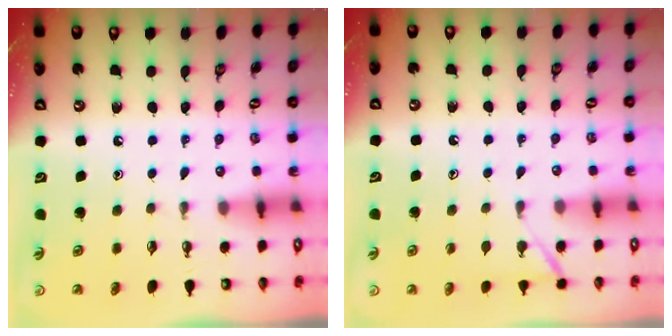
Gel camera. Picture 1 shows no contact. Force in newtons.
{"total": 6.2, "press": 6.2, "slide": 0.7}